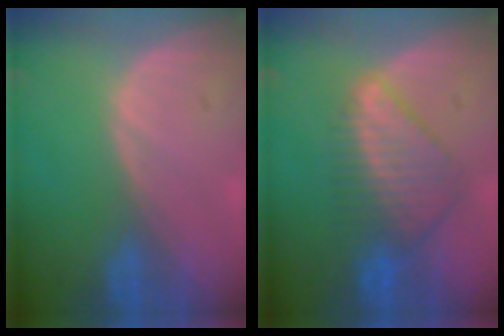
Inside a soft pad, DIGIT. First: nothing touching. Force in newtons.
{"total": 7.7, "press": 7.0, "slide": 3.2}